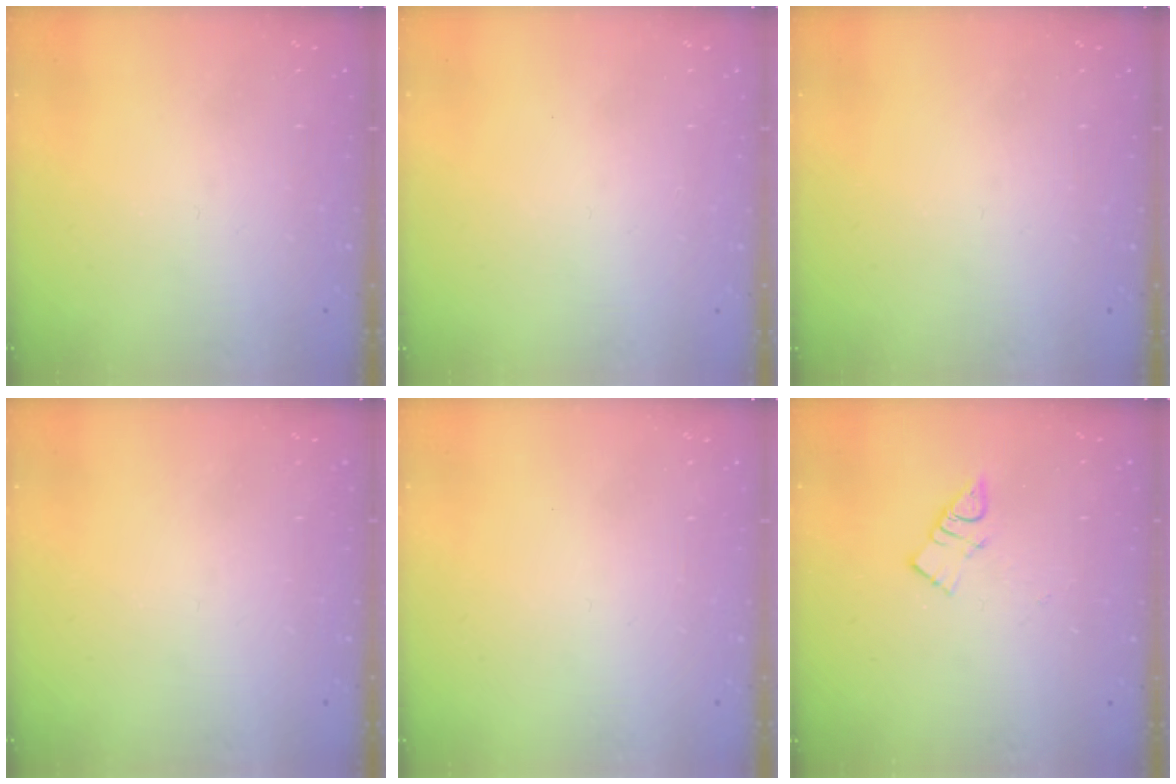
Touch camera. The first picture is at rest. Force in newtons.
{"total": 1.6, "press": 1.6, "slide": 0.1}
{"total": 0.0}
{"total": 0.0}
{"total": 1.8, "press": 1.8, "slide": 0.2}
{"total": 5.9, "press": 5.9, "slide": 0.1}